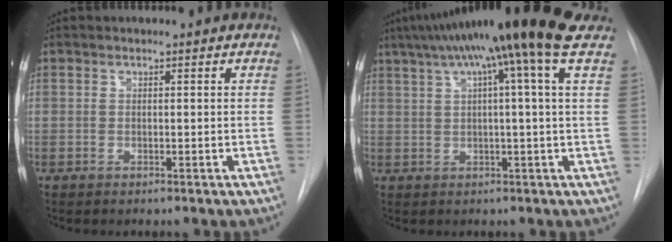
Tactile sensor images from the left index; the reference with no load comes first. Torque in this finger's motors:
{"motor_torque": [1.06, -1.08, 0.82, 0.21]}